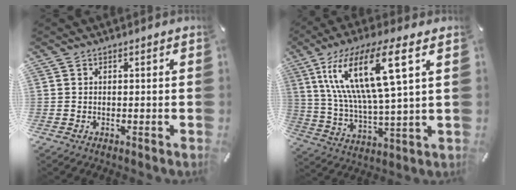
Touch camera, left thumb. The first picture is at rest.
{"total": 18.2, "force": [8.0, 4.3, 15.8], "torque": [-0.340, -0.018, 0.120]}